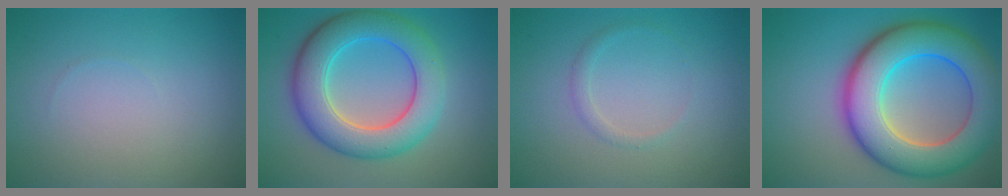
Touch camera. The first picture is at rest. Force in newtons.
{"total": 8.0, "press": 8.0, "slide": 0.2}
{"total": 1.0, "press": 1.0, "slide": 0.0}
{"total": 11.3, "press": 11.3, "slide": 0.3}